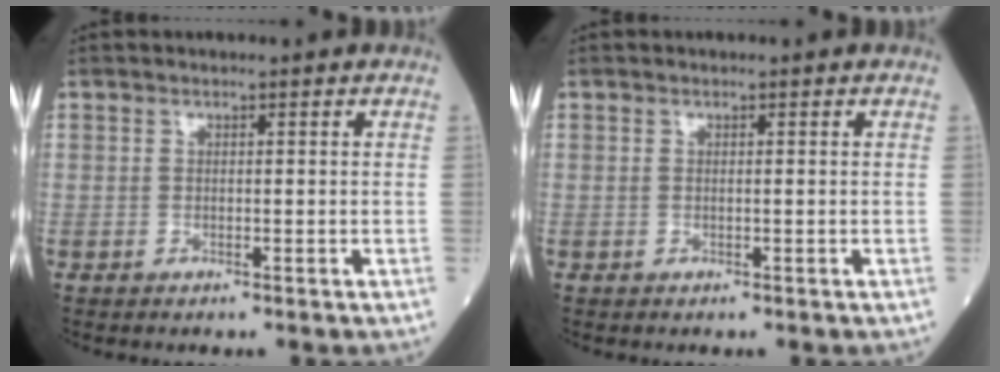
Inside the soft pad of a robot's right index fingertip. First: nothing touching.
{"total": 0.0}